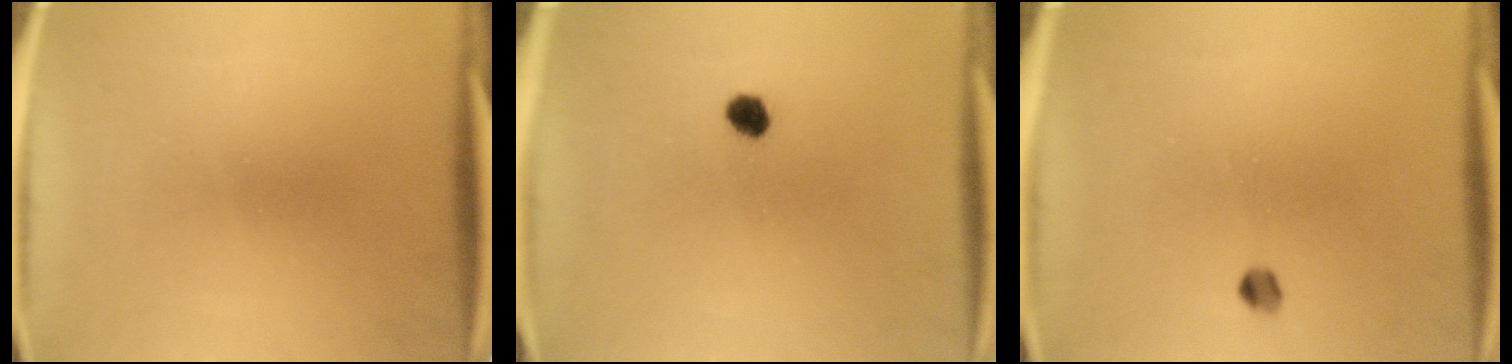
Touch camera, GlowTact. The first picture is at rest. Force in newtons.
{"total": 2.5}
{"total": 1.7}